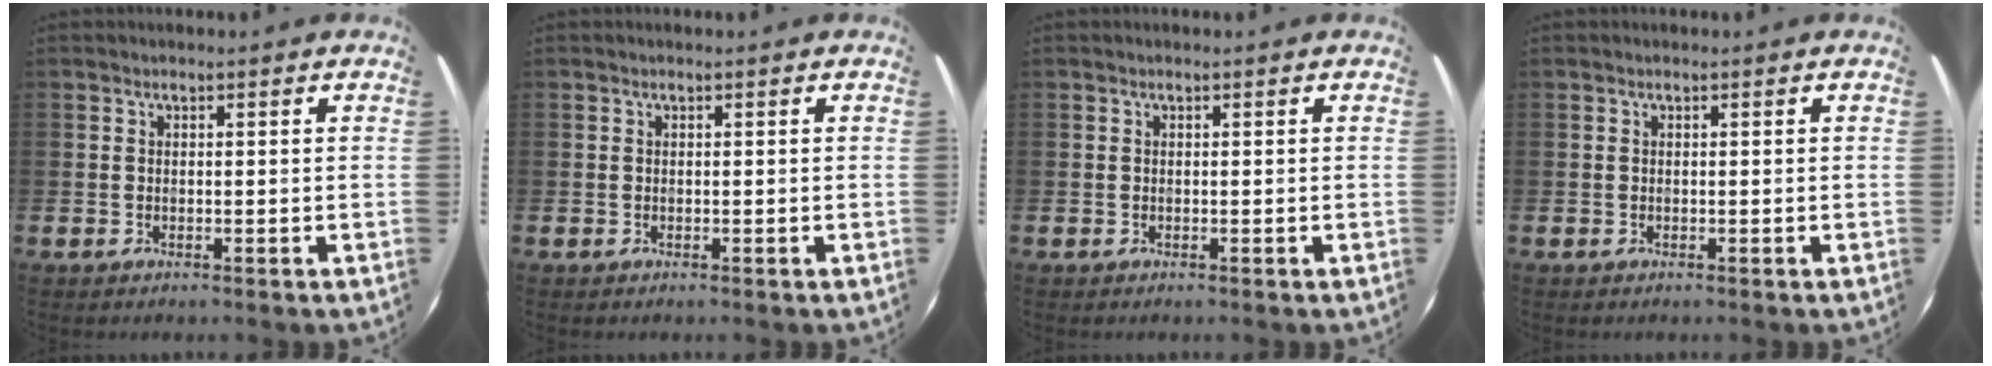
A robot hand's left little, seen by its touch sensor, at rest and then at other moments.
{"total": 0.0}
{"total": 0.0}
{"total": 0.0}